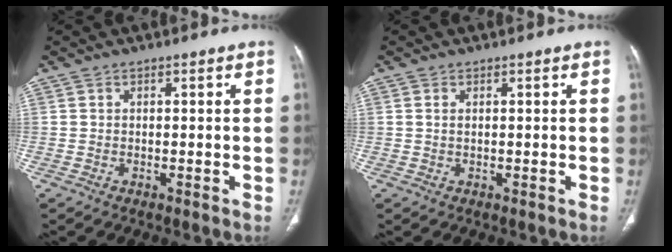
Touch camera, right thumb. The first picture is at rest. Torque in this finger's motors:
{"motor_torque": [0.12, -0.35, -0.24, -0.06, 0.01]}